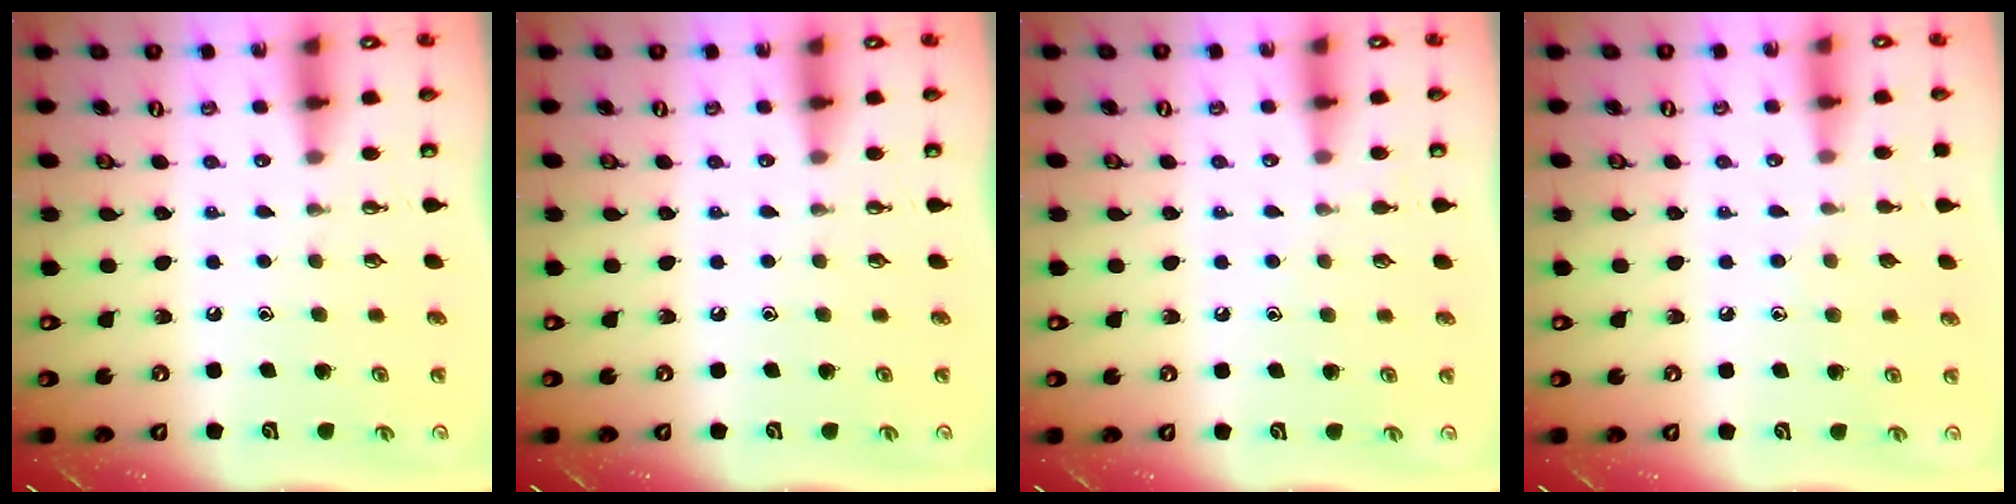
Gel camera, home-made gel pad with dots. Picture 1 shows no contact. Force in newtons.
{"total": 0.0}
{"total": 4.6, "press": 4.6, "slide": 0.5}
{"total": 6.9, "press": 6.9, "slide": 0.7}